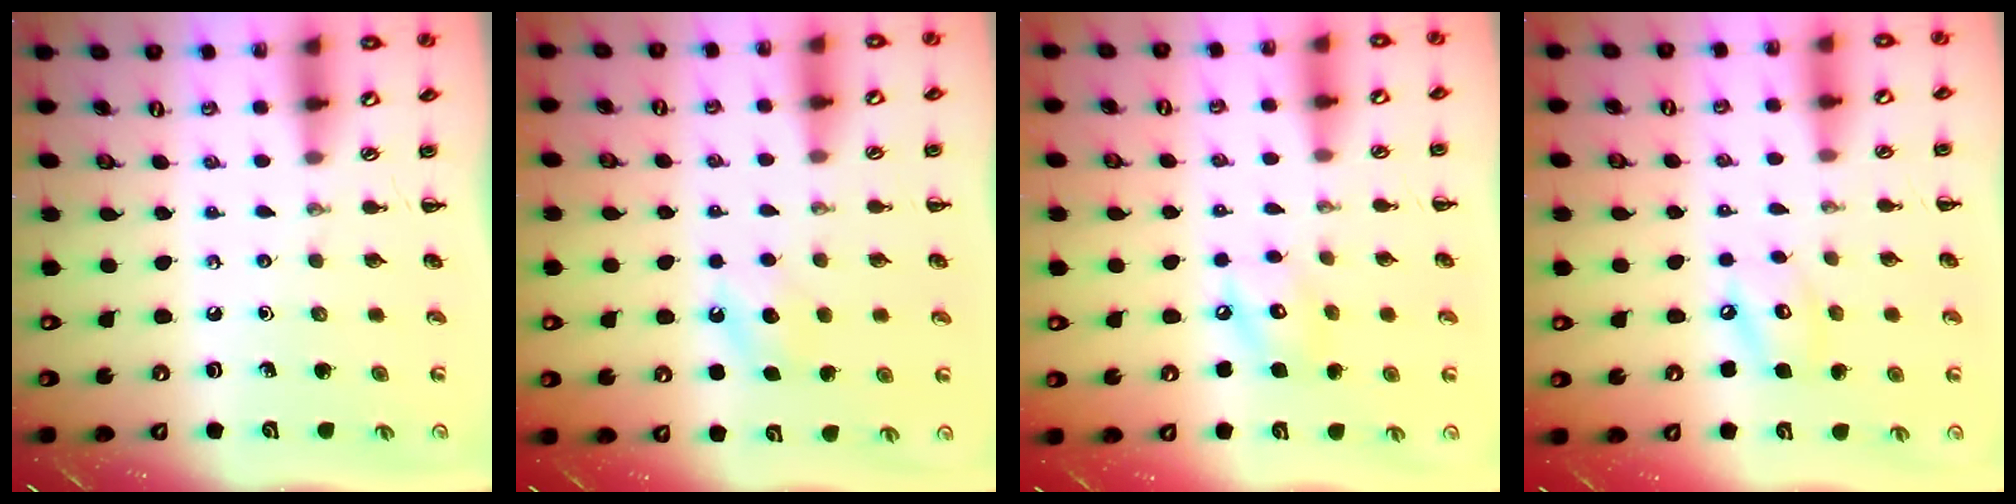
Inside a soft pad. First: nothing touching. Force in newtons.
{"total": 6.0, "press": 5.8, "slide": 1.7}
{"total": 8.6, "press": 8.5, "slide": 1.0}
{"total": 7.0, "press": 7.0, "slide": 1.0}